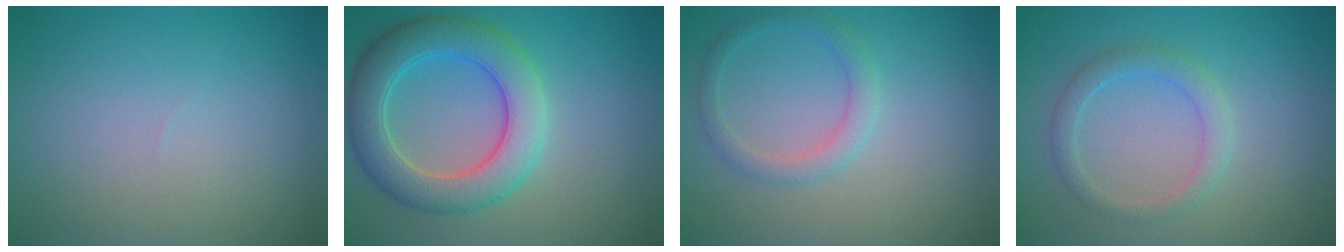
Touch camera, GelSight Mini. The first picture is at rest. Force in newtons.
{"total": 6.6, "press": 6.6, "slide": 0.2}
{"total": 2.0, "press": 2.0, "slide": 0.1}
{"total": 2.3, "press": 2.2, "slide": 0.1}